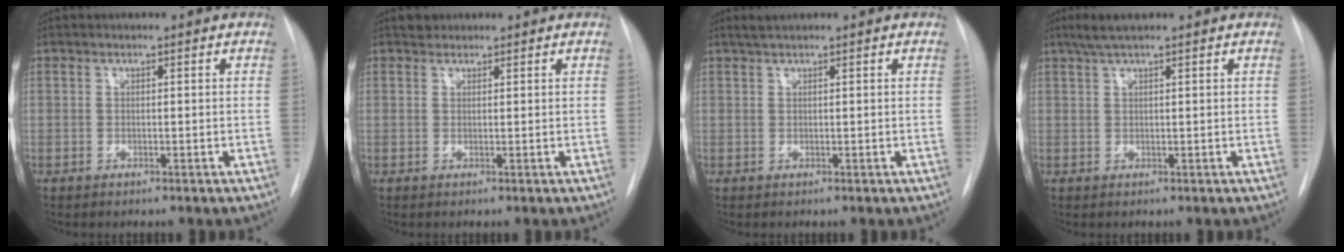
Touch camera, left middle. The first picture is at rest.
{"total": 1.2, "force": [0.9, 0.7, 0.0], "torque": [0.003, 0.004, 0.012]}
{"total": 1.5, "force": [1.2, 0.0, 0.9], "torque": [-0.019, 0.012, 0.025]}
{"total": 3.2, "force": [2.3, 0.1, 2.2], "torque": [-0.049, 0.013, 0.045]}